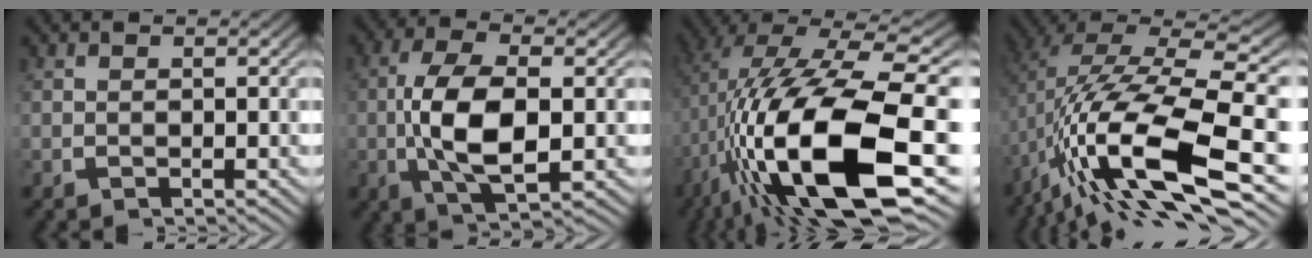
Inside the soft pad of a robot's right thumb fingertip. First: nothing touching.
{"total": 8.0, "force": [-0.2, 4.0, 7.0], "torque": [-0.154, -0.019, 0.005]}
{"total": 20.6, "force": [-2.8, 10.1, 17.7], "torque": [-0.363, -0.062, 0.005]}
{"total": 15.0, "force": [-2.2, 7.9, 12.6], "torque": [-0.279, -0.056, 0.002]}